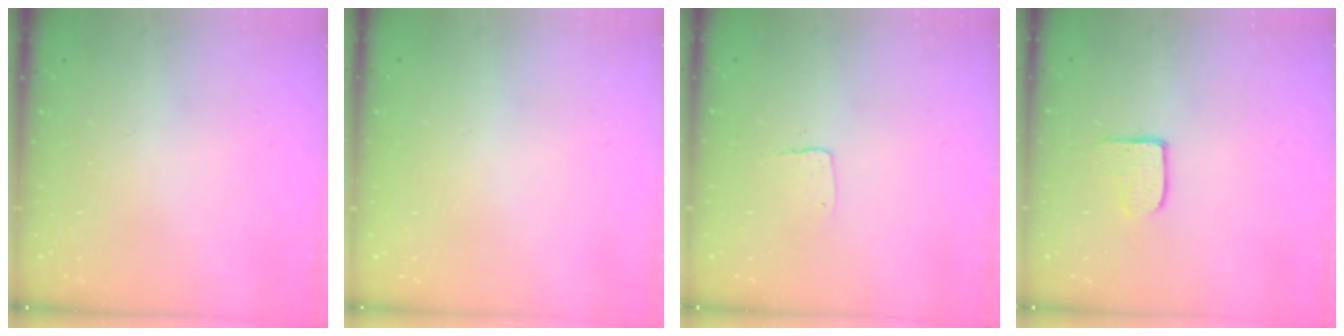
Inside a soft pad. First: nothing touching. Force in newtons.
{"total": 0.0}
{"total": 2.9, "press": 2.9, "slide": 0.2}
{"total": 3.8, "press": 3.8, "slide": 0.4}